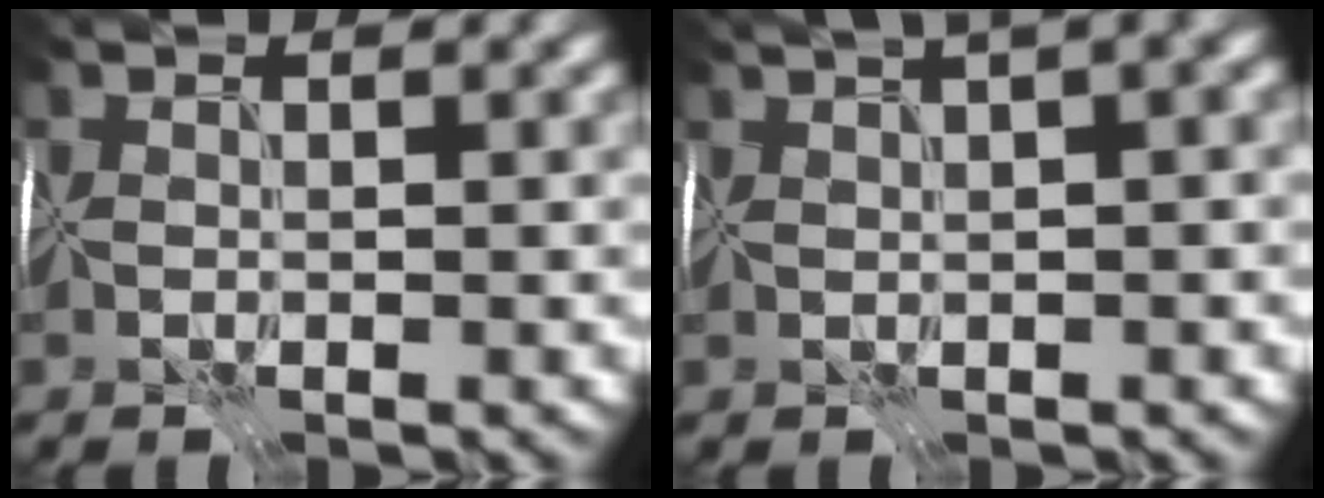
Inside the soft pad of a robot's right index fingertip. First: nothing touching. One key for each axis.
{"total": 6.5, "fx": 3.8, "fy": 2.0, "fz": 5.0, "tx": -0.059, "ty": 0.043, "tz": 0.042}